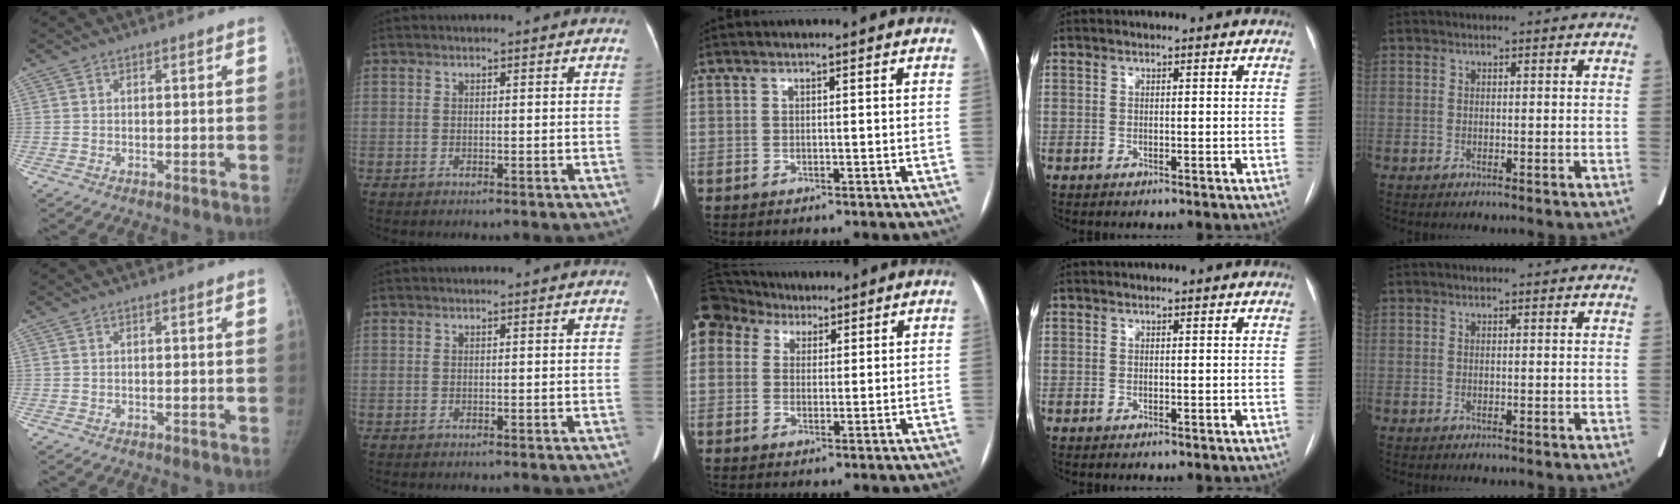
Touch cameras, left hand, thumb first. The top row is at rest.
{"middle": {"total": 12.0, "force": [6.9, 8.9, 4.2], "torque": [-0.136, 0.063, 0.135]}}